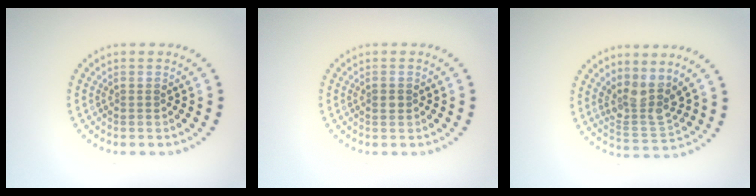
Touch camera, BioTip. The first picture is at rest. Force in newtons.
{"total": 1.2, "press": 1.2, "slide": 0.0}
{"total": 3.7, "press": 3.1, "slide": 1.9}